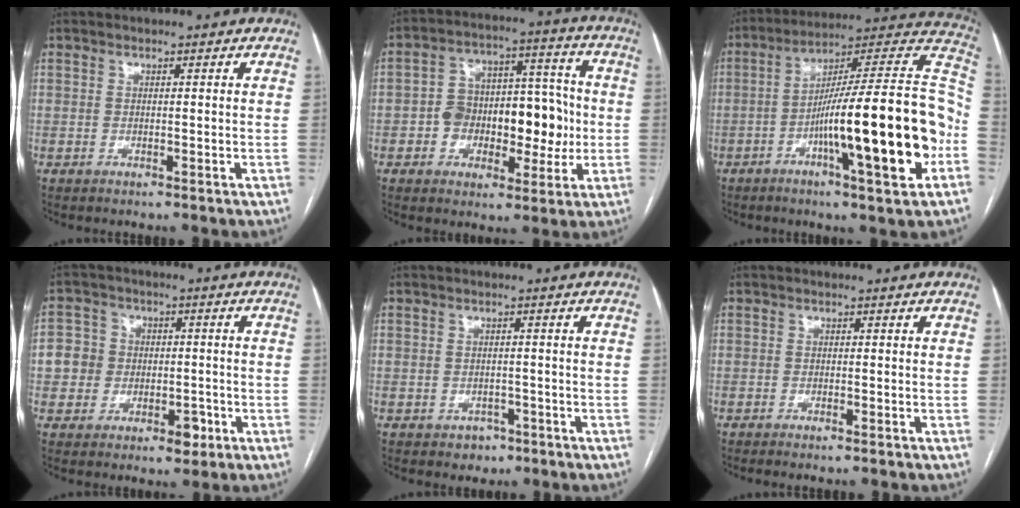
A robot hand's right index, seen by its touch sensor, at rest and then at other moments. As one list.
[{"total": 12.8, "force": [-1.9, 7.9, 9.9], "torque": [-0.141, 0.051, -0.021]}, {"total": 24.0, "force": [-6.6, 1.4, 23.0], "torque": [-0.303, 0.012, -0.104]}, {"total": 7.0, "force": [-1.5, 6.2, 2.8], "torque": [-0.036, 0.026, -0.016]}, {"total": 2.3, "force": [-1.2, 1.9, 0.5], "torque": [-0.001, 0.007, -0.012]}, {"total": 1.1, "force": [-0.9, -0.1, 0.7], "torque": [-0.010, -0.001, -0.014]}]